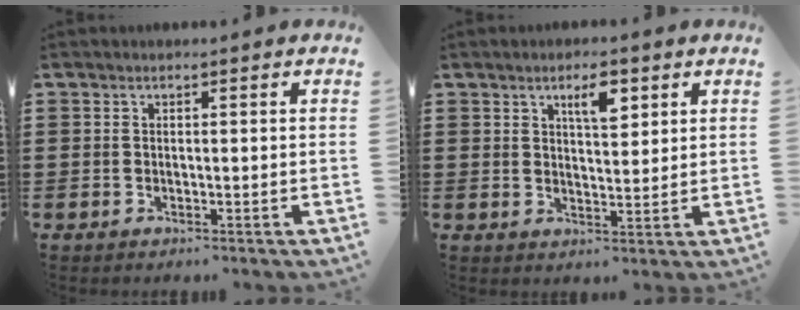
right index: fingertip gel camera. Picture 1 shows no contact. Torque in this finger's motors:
{"motor_torque": [0.89, 0.41, 0.20, 0.04]}